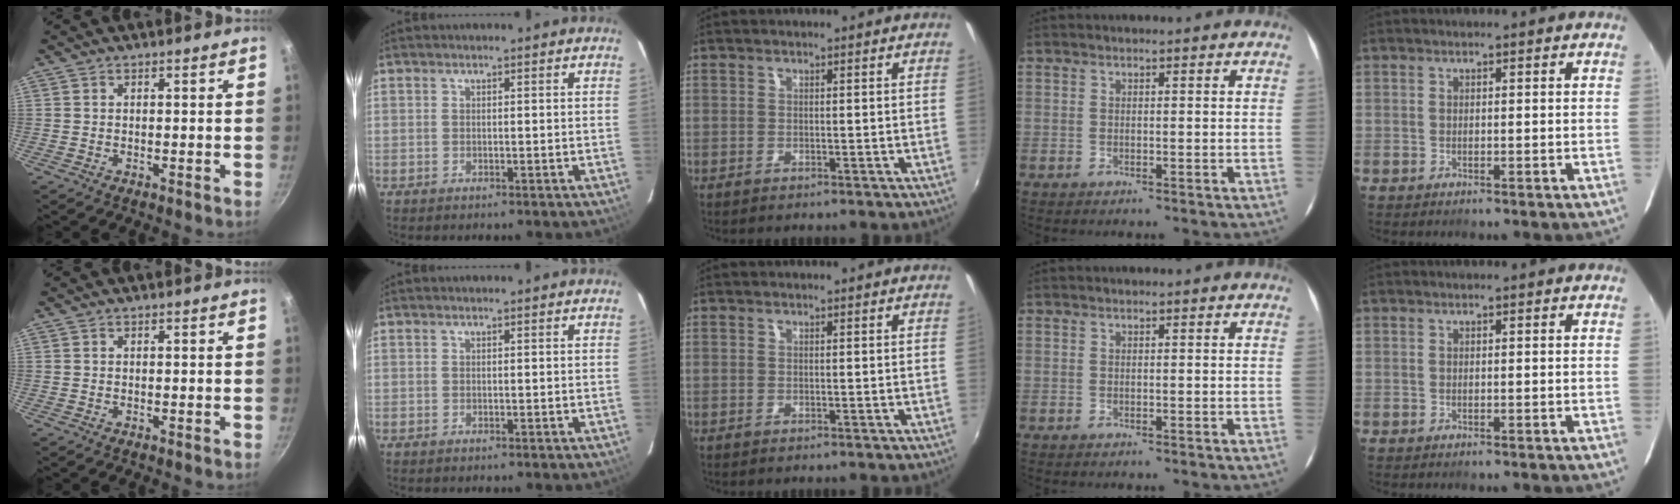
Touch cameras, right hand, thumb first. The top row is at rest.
{}